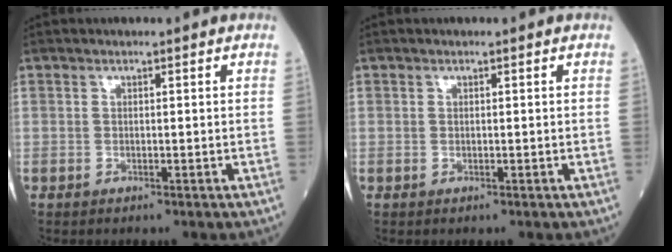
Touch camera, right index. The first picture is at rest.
{"total": 0.0}